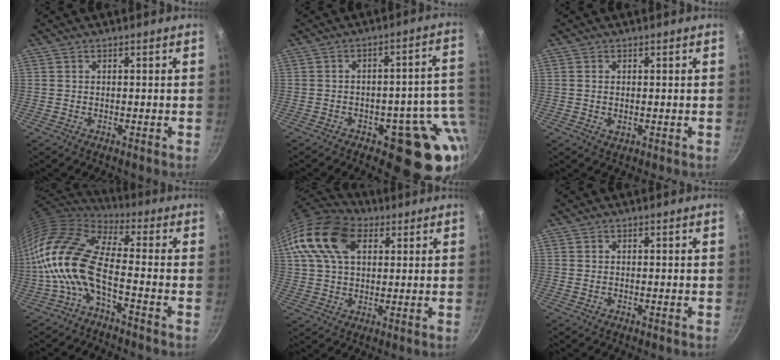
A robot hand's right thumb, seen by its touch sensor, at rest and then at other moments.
{"total": 15.2, "force": [-3.7, 8.1, 12.3], "torque": [-0.069, 0.028, -0.043]}
{"total": 1.6, "force": [0.0, 1.0, 1.3], "torque": [-0.023, -0.002, 0.000]}
{"total": 14.8, "force": [-3.1, 5.9, 13.2], "torque": [-0.257, 0.027, -0.076]}
{"total": 17.2, "force": [6.4, 11.0, 11.4], "torque": [-0.212, 0.010, 0.106]}
{"total": 0.0}